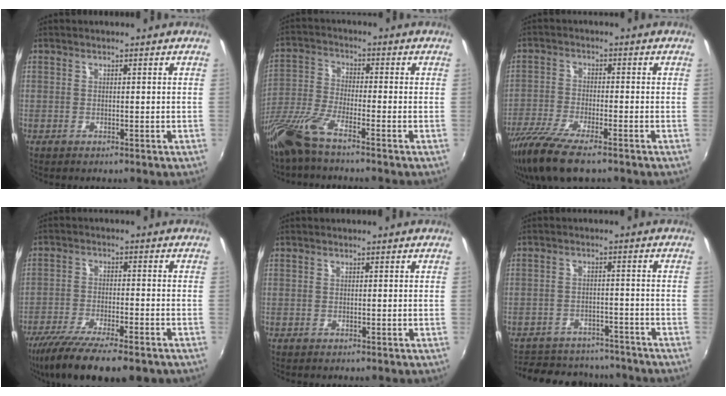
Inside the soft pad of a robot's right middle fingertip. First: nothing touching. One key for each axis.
{"total": 9.9, "fx": -7.5, "fy": 1.2, "fz": 6.3, "tx": -0.140, "ty": -0.024, "tz": -0.150}
{"total": 10.8, "fx": -7.8, "fy": 2.3, "fz": 7.0, "tx": -0.162, "ty": -0.039, "tz": -0.150}
{"total": 16.0, "fx": -12.4, "fy": 3.4, "fz": 9.5, "tx": -0.191, "ty": -0.047, "tz": -0.201}
{"total": 0.0}
{"total": 17.0, "fx": -14.5, "fy": 6.8, "fz": 5.5, "tx": -0.130, "ty": 0.019, "tz": -0.191}